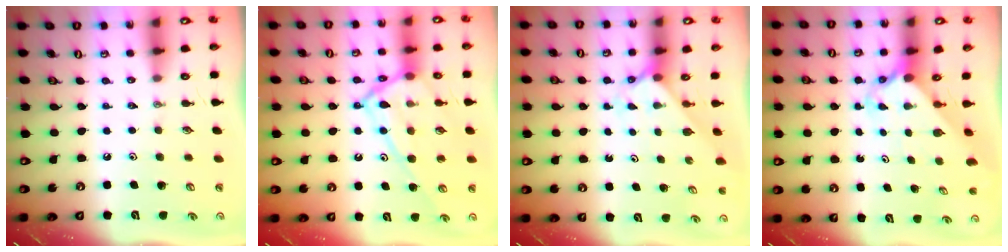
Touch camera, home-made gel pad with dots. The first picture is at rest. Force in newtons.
{"total": 16.6, "press": 16.6, "slide": 1.4}
{"total": 2.0, "press": 2.0, "slide": 0.2}
{"total": 2.3, "press": 2.3, "slide": 0.2}